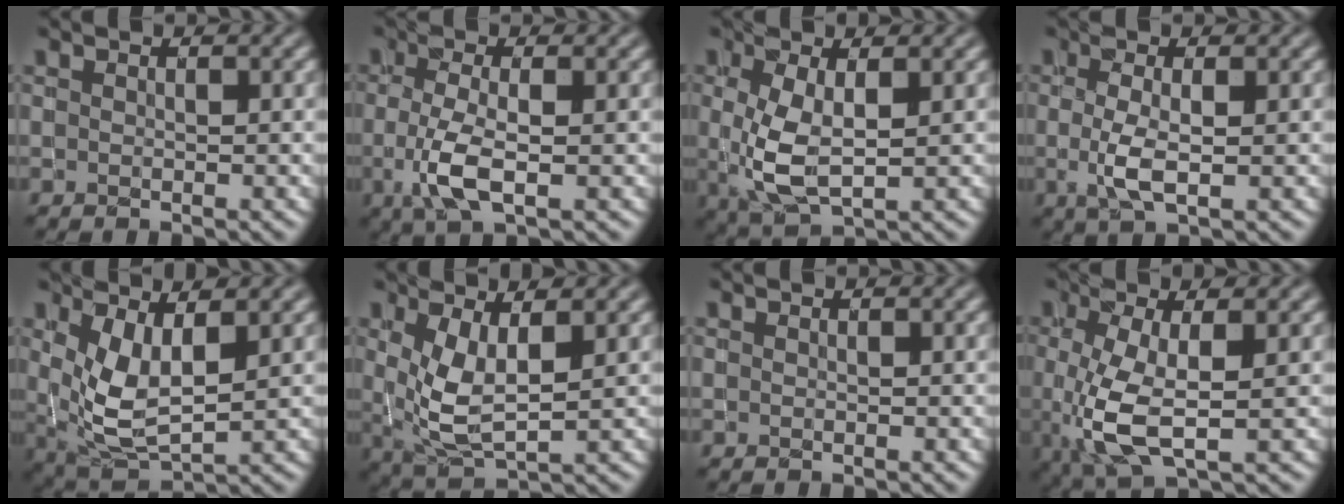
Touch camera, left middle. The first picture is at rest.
{"total": 3.8, "force": [-1.1, 1.2, 3.5], "torque": [-0.081, -0.008, -0.021]}
{"total": 4.5, "force": [0.1, 2.0, 4.1], "torque": [-0.093, -0.006, 0.008]}
{"total": 2.7, "force": [-0.4, 0.7, 2.5], "torque": [-0.054, -0.001, -0.006]}
{"total": 5.0, "force": [1.1, 2.3, 4.3], "torque": [-0.095, -0.014, 0.031]}
{"total": 4.6, "force": [0.8, 1.9, 4.1], "torque": [-0.091, -0.011, 0.026]}
{"total": 0.0}
{"total": 5.5, "force": [-0.8, 2.0, 5.1], "torque": [-0.115, -0.008, -0.011]}